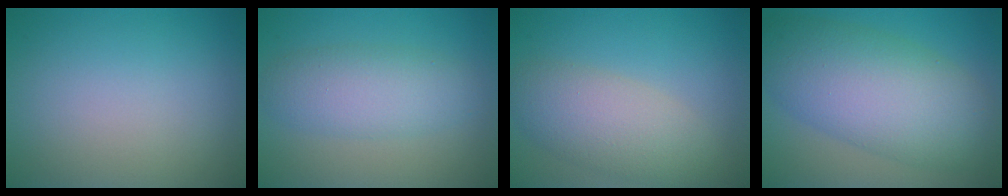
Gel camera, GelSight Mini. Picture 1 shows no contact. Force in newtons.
{"total": 4.3, "press": 4.3, "slide": 0.1}
{"total": 5.1, "press": 5.1, "slide": 0.4}
{"total": 9.9, "press": 9.9, "slide": 0.2}